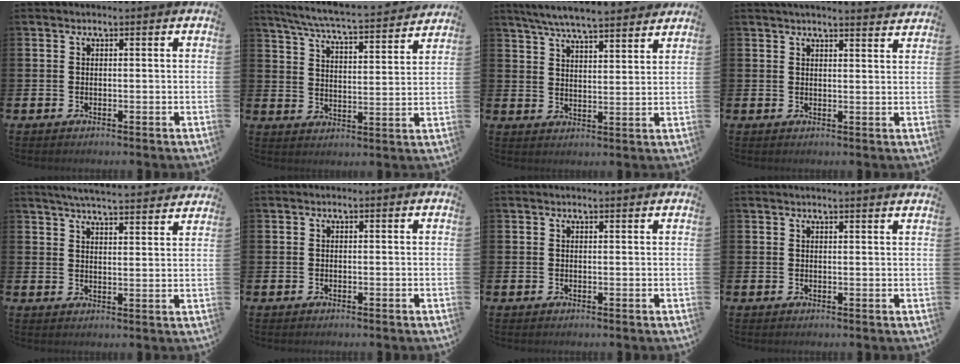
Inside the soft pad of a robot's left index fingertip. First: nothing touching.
{"total": 6.6, "force": [6.3, 0.2, 2.2], "torque": [-0.069, -0.049, 0.107]}
{"total": 6.4, "force": [6.2, 0.3, 1.7], "torque": [-0.051, -0.034, 0.109]}
{"total": 3.1, "force": [3.1, -0.2, 0.3], "torque": [-0.001, -0.019, 0.054]}
{"total": 5.4, "force": [5.3, 0.0, 1.1], "torque": [-0.032, -0.034, 0.094]}
{"total": 0.0}
{"total": 0.6, "force": [0.6, -0.1, 0.1], "torque": [0.001, -0.001, 0.010]}
{"total": 1.2, "force": [1.2, -0.2, 0.1], "torque": [0.003, -0.006, 0.021]}